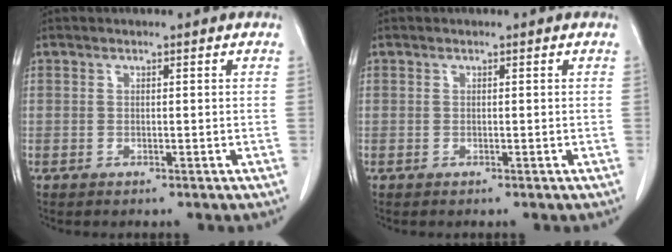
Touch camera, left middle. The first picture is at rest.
{"total": 0.0}